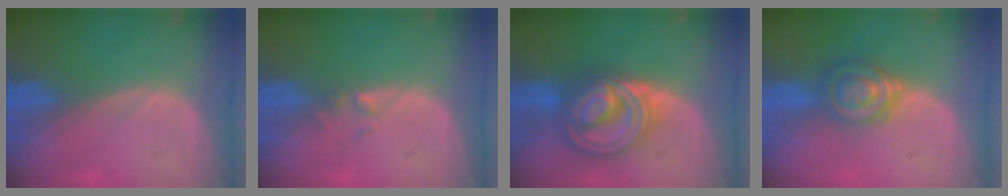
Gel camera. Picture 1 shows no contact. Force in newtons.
{"total": 1.3, "press": 1.0, "slide": 0.8}
{"total": 9.2, "press": 9.2, "slide": 0.7}
{"total": 6.4, "press": 5.8, "slide": 2.8}